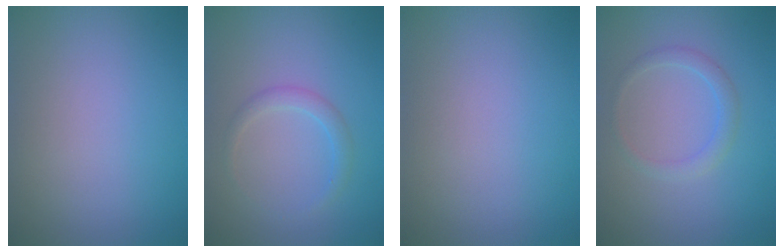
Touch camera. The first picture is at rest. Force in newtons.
{"total": 1.6, "press": 1.6, "slide": 0.1}
{"total": 0.0}
{"total": 1.7, "press": 1.7, "slide": 0.1}